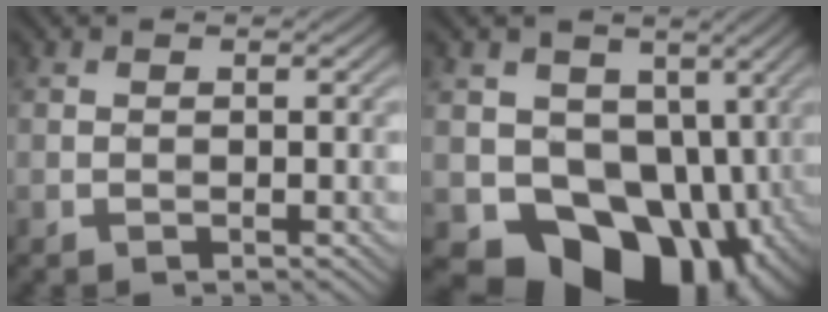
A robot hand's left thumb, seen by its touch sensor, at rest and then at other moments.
{"total": 14.9, "force": [-2.5, 11.8, 8.6], "torque": [-0.135, -0.043, -0.033]}